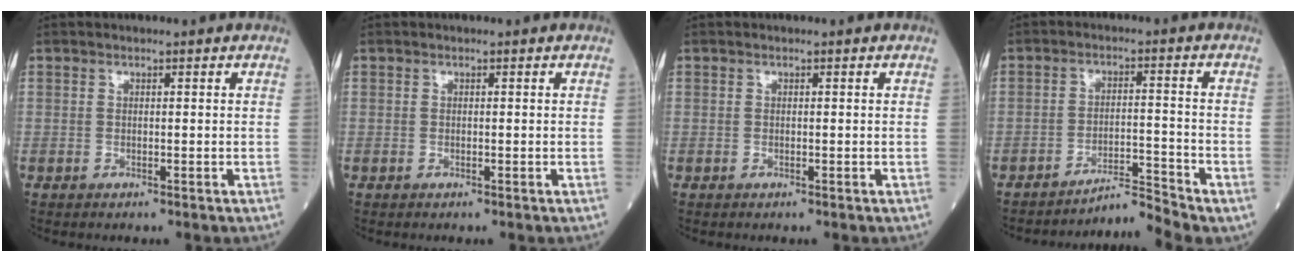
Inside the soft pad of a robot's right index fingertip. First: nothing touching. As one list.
[{"total": 0.0}, {"total": 0.0}, {"total": 4.8, "force": [-4.5, -1.6, -0.2], "torque": [0.004, -0.001, -0.072]}]